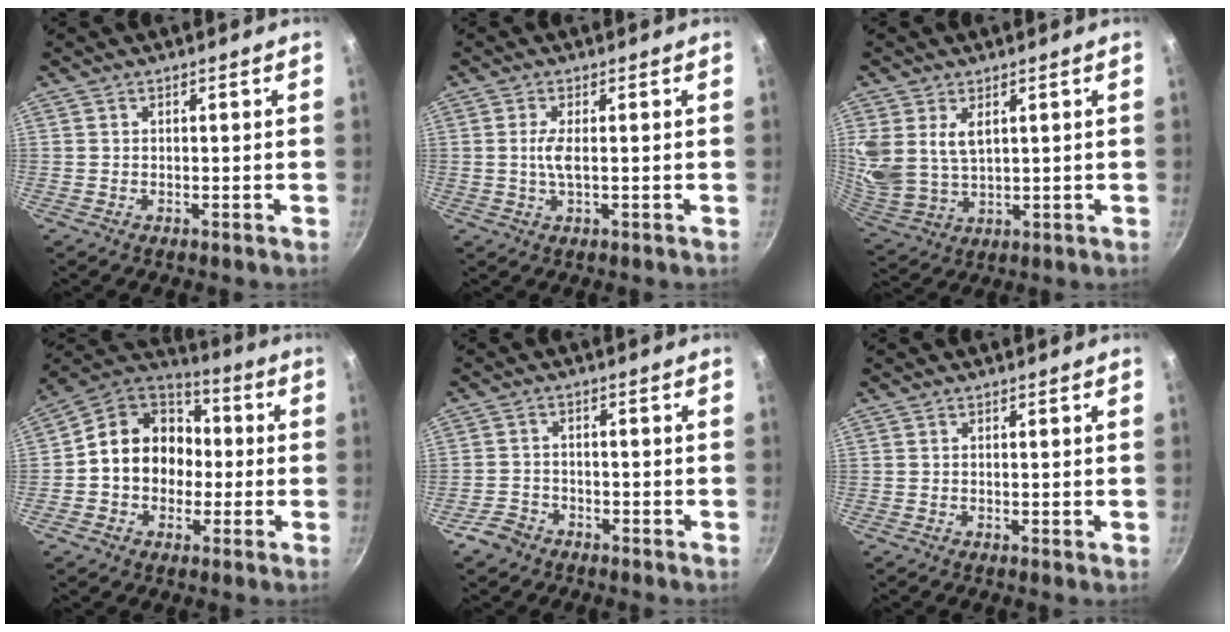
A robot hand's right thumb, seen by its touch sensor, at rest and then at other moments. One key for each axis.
{"total": 3.1, "fx": 0.0, "fy": 0.8, "fz": 3.0, "tx": -0.068, "ty": 0.001, "tz": 0.000}
{"total": 10.5, "fx": 4.1, "fy": 6.8, "fz": 6.9, "tx": -0.141, "ty": -0.025, "tz": 0.092}
{"total": 15.1, "fx": -0.5, "fy": 12.7, "fz": 8.2, "tx": -0.090, "ty": 0.042, "tz": -0.027}
{"total": 3.8, "fx": -2.7, "fy": 2.5, "fz": 0.9, "tx": -0.017, "ty": 0.031, "tz": -0.048}
{"total": 0.5, "fx": 0.0, "fy": 0.1, "fz": 0.5, "tx": -0.006, "ty": -0.002, "tz": 0.000}